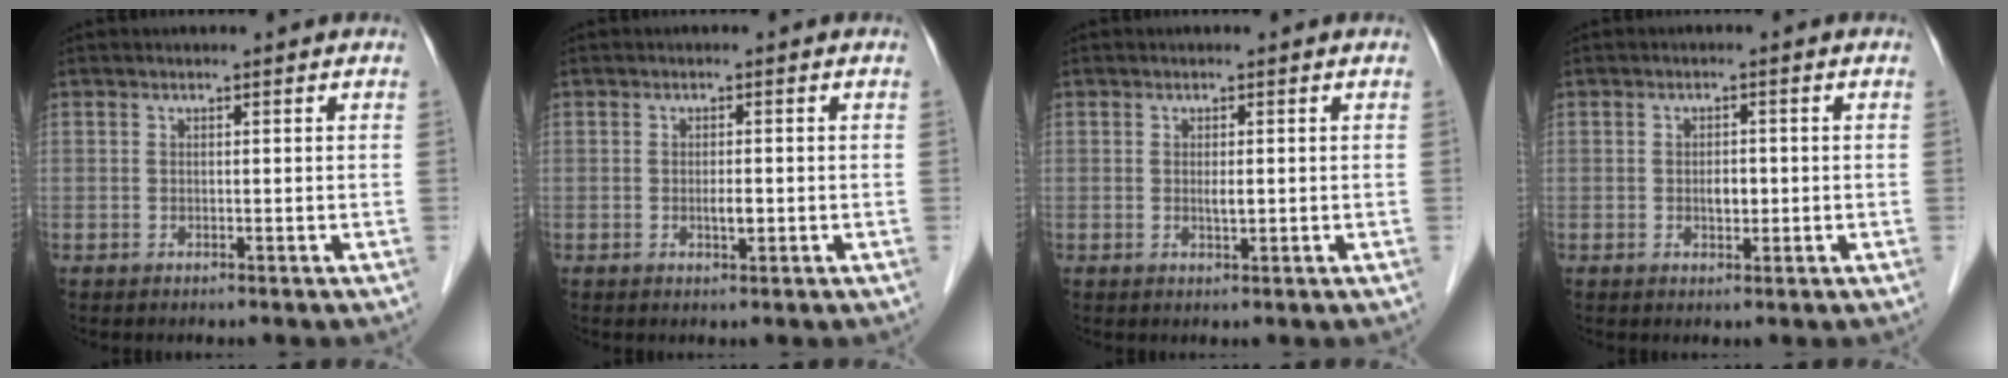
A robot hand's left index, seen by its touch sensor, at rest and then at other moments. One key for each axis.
{"total": 1.6, "fx": -0.5, "fy": 0.5, "fz": 1.5, "tx": -0.027, "ty": -0.004, "tz": -0.007}
{"total": 1.2, "fx": -0.1, "fy": 0.3, "fz": 1.2, "tx": -0.022, "ty": -0.005, "tz": -0.001}
{"total": 2.0, "fx": -0.4, "fy": 1.2, "fz": 1.6, "tx": -0.027, "ty": -0.002, "tz": -0.004}